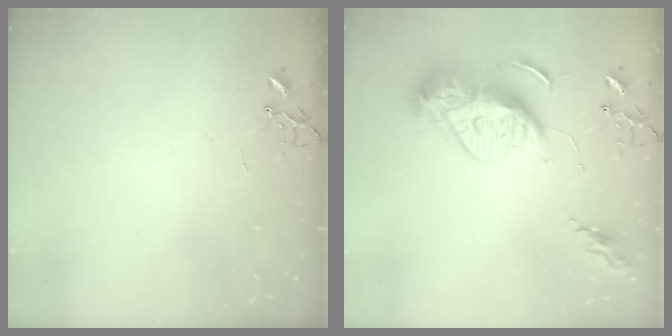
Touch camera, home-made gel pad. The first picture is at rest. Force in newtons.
{"total": 15.7, "press": 15.6, "slide": 1.4}